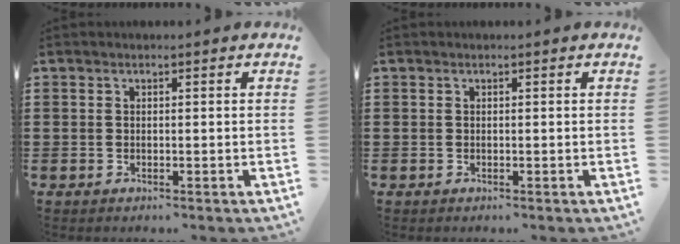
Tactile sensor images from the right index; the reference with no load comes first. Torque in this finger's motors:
{"motor_torque": [1.35, 0.79, 0.00, 0.00]}